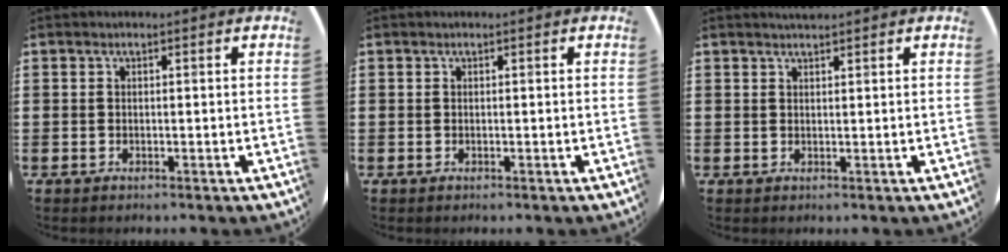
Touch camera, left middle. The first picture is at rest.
{"total": 0.0}
{"total": 1.2, "force": [1.1, -0.1, 0.2], "torque": [-0.003, -0.001, 0.022]}